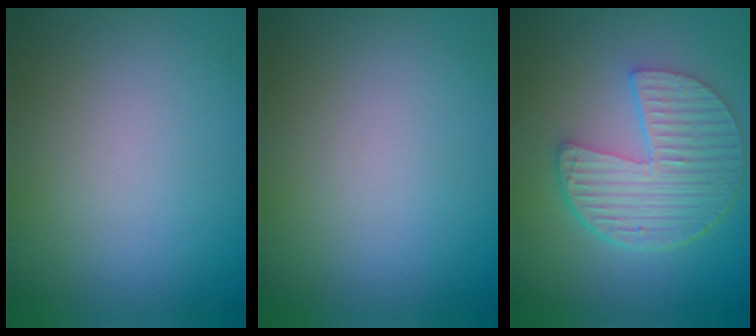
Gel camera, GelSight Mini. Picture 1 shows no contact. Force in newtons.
{"total": 0.0}
{"total": 6.3, "press": 4.6, "slide": 4.4}